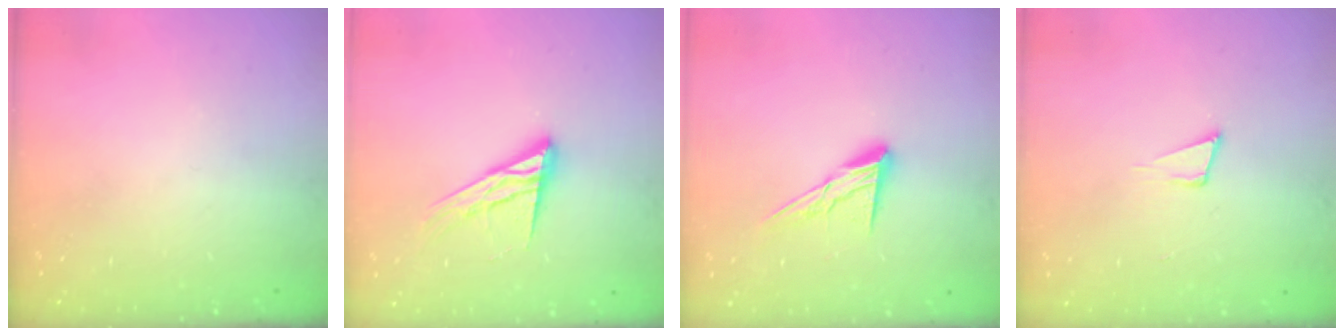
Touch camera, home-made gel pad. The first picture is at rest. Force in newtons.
{"total": 13.1, "press": 13.1, "slide": 1.0}
{"total": 9.8, "press": 9.8, "slide": 0.5}
{"total": 4.1, "press": 2.6, "slide": 3.2}